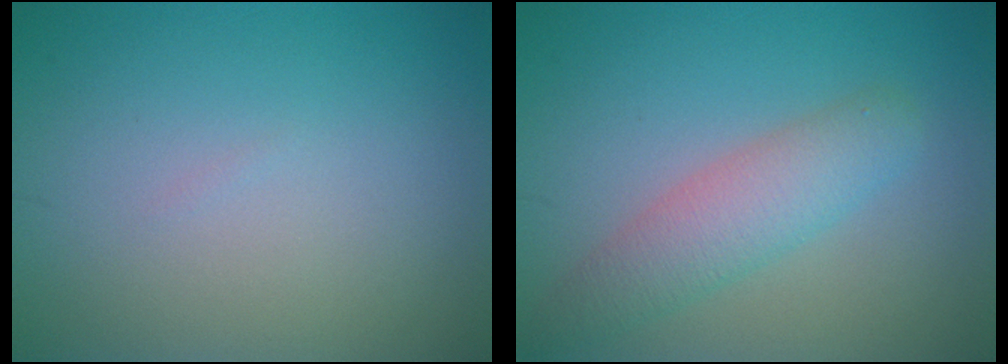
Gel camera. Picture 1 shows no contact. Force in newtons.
{"total": 3.7, "press": 3.7, "slide": 0.2}